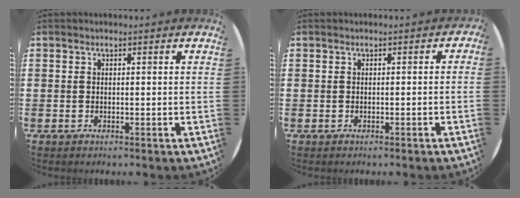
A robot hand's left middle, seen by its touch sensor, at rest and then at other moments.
{"total": 0.5, "force": [-0.4, 0.3, 0.0], "torque": [-0.001, 0.005, -0.010]}